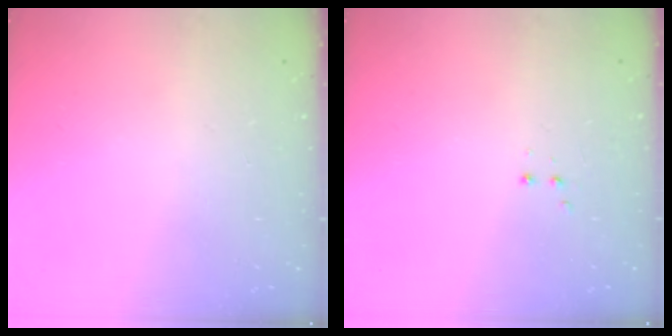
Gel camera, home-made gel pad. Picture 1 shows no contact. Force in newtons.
{"total": 2.8, "press": 2.8, "slide": 0.6}